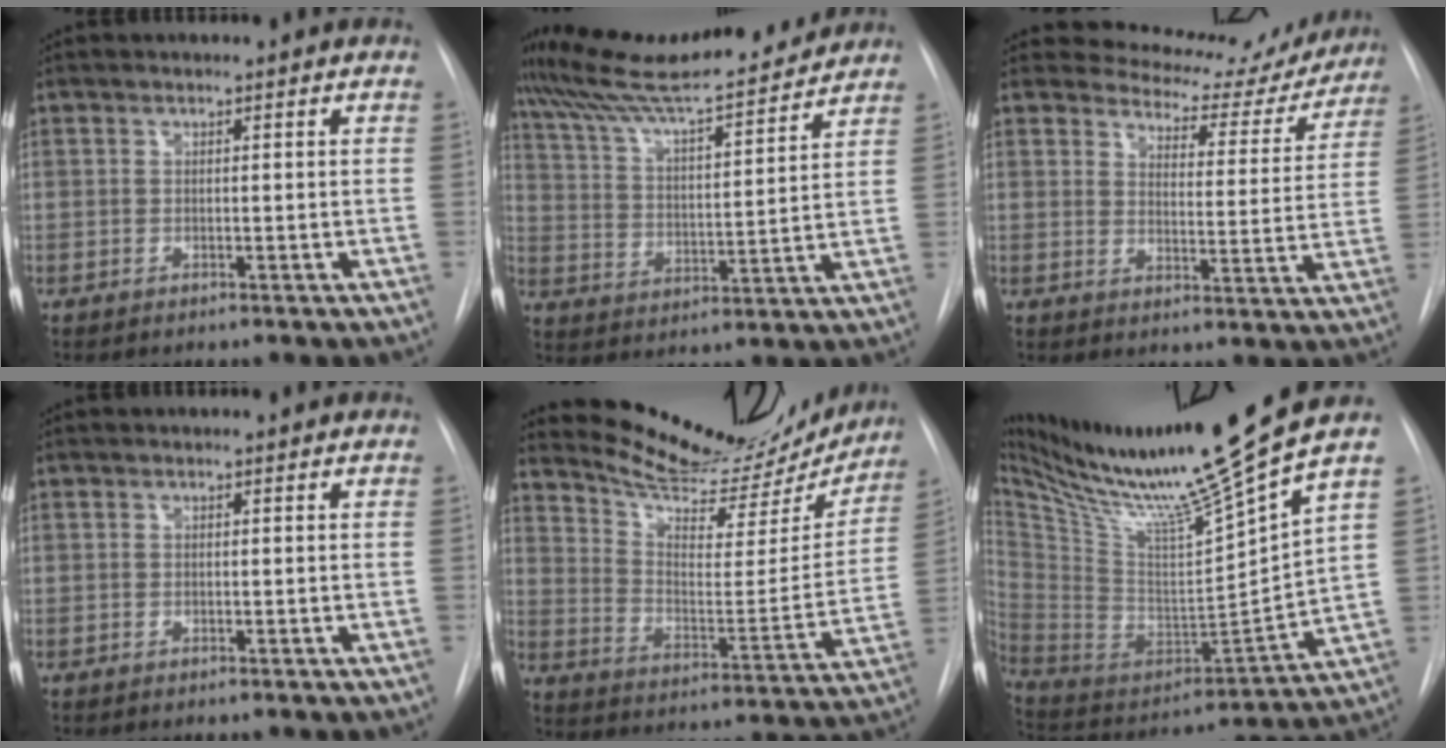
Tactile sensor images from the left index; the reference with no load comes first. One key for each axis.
{"total": 18.4, "fx": 16.9, "fy": 1.2, "fz": 7.2, "tx": -0.127, "ty": 0.005, "tz": 0.267}
{"total": 14.4, "fx": 13.3, "fy": 5.0, "fz": 2.6, "tx": -0.010, "ty": -0.024, "tz": 0.142}
{"total": 0.0}
{"total": 22.3, "fx": 20.9, "fy": 4.9, "fz": 6.2, "tx": -0.089, "ty": -0.049, "tz": 0.288}
{"total": 23.7, "fx": 18.3, "fy": -1.8, "fz": 14.8, "tx": -0.258, "ty": -0.040, "tz": 0.324}